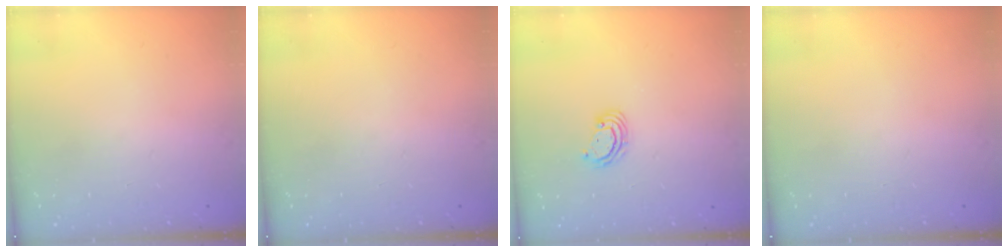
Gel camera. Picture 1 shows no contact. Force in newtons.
{"total": 0.0}
{"total": 2.8, "press": 2.8, "slide": 0.3}
{"total": 0.0}